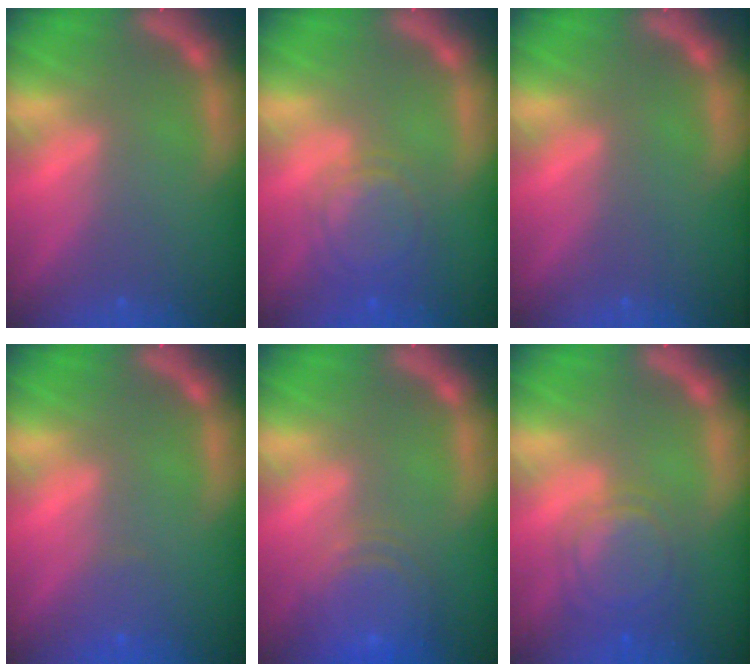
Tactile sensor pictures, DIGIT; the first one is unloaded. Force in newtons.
{"total": 5.1}
{"total": 0.0}
{"total": 1.4}
{"total": 6.9}
{"total": 5.6}